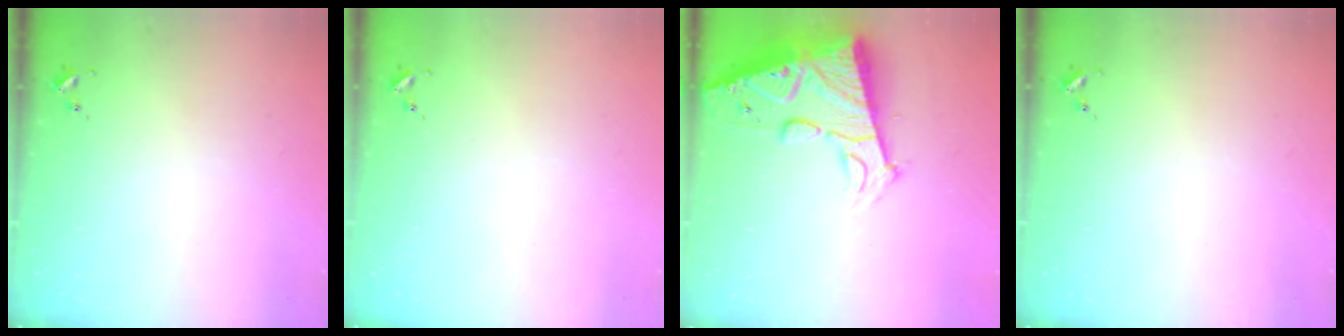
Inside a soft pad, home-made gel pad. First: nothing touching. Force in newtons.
{"total": 0.0}
{"total": 18.3, "press": 18.2, "slide": 1.7}
{"total": 0.0}